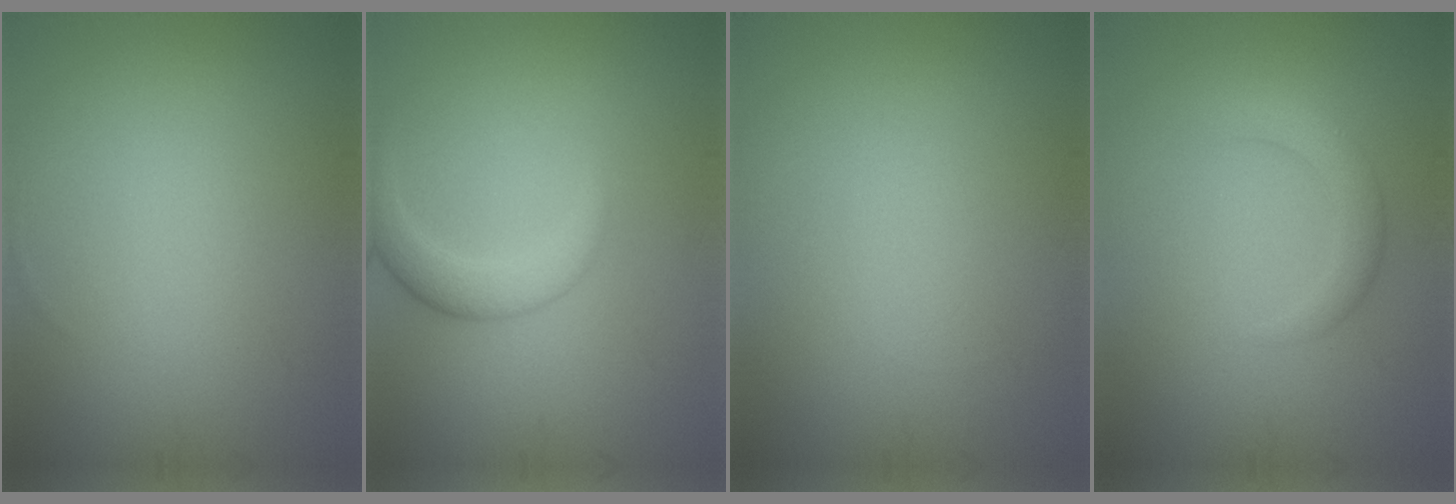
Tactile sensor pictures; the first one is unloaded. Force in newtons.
{"total": 2.7, "press": 2.7, "slide": 0.2}
{"total": 0.0}
{"total": 2.4, "press": 2.4, "slide": 0.1}